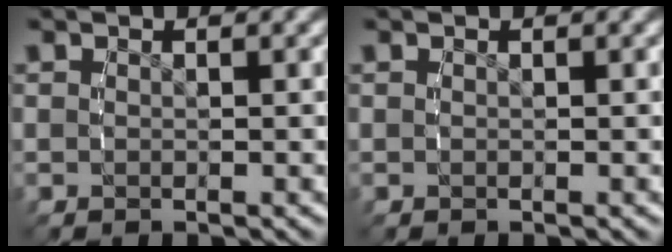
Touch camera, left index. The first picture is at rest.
{"total": 0.0}